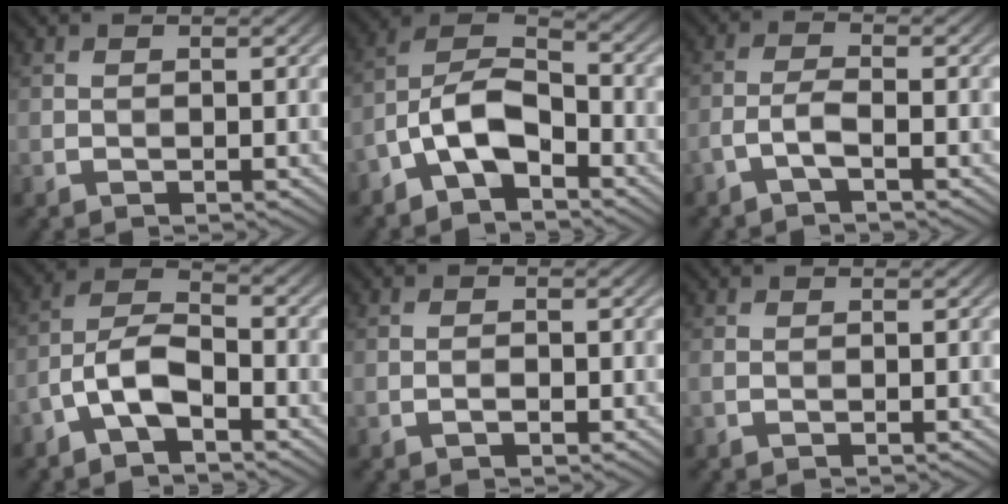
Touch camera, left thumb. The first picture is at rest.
{"total": 9.1, "force": [-4.7, 4.3, 6.4], "torque": [-0.124, 0.009, -0.106]}
{"total": 2.6, "force": [-1.6, 0.5, 2.1], "torque": [-0.044, 0.009, -0.039]}
{"total": 6.5, "force": [-3.4, 2.7, 4.8], "torque": [-0.094, 0.012, -0.082]}
{"total": 1.2, "force": [-0.6, 0.4, 0.9], "torque": [-0.016, 0.002, -0.011]}
{"total": 0.5, "force": [-0.1, 0.2, 0.5], "torque": [-0.017, 0.000, -0.004]}